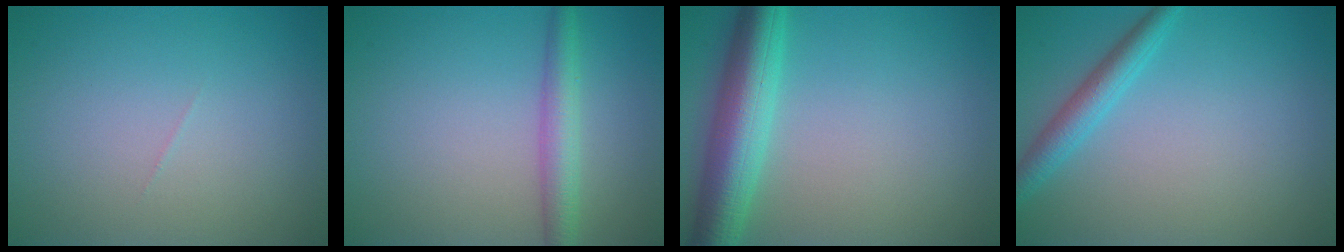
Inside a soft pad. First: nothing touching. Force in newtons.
{"total": 3.1, "press": 3.1, "slide": 0.1}
{"total": 6.6, "press": 6.6, "slide": 0.1}
{"total": 2.6, "press": 2.6, "slide": 0.2}